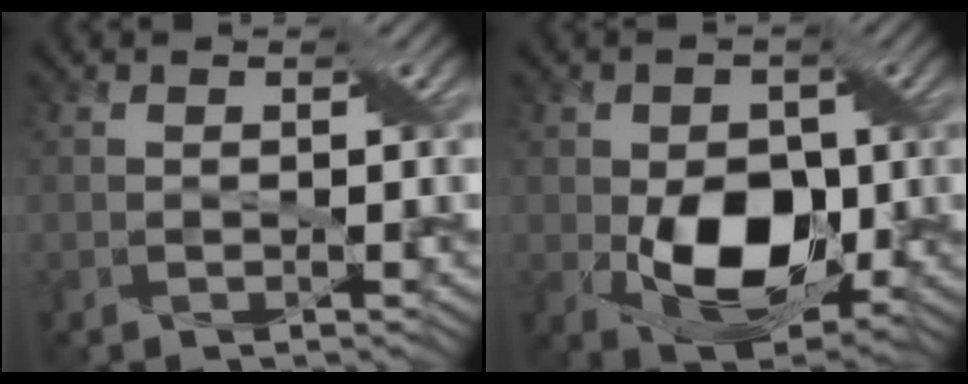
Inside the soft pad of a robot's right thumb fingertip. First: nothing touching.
{"total": 10.8, "force": [-1.8, 7.0, 8.0], "torque": [-0.138, -0.012, -0.025]}